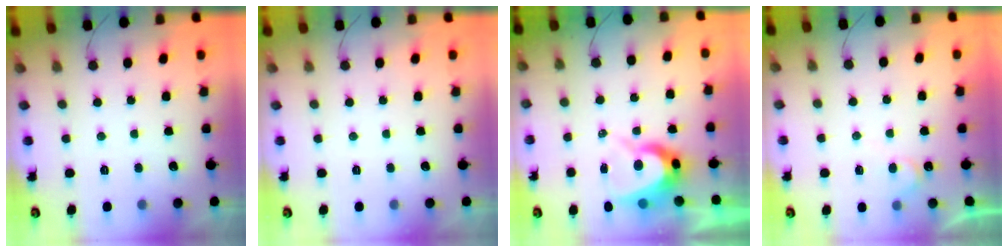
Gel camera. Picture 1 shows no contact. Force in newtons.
{"total": 0.0}
{"total": 8.5, "press": 8.5, "slide": 0.7}
{"total": 5.6, "press": 5.6, "slide": 0.5}